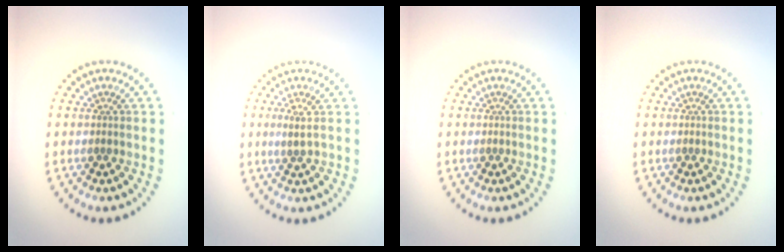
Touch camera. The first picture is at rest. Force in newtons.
{"total": 1.4, "press": 1.1, "slide": 1.0}
{"total": 0.0}
{"total": 0.0}